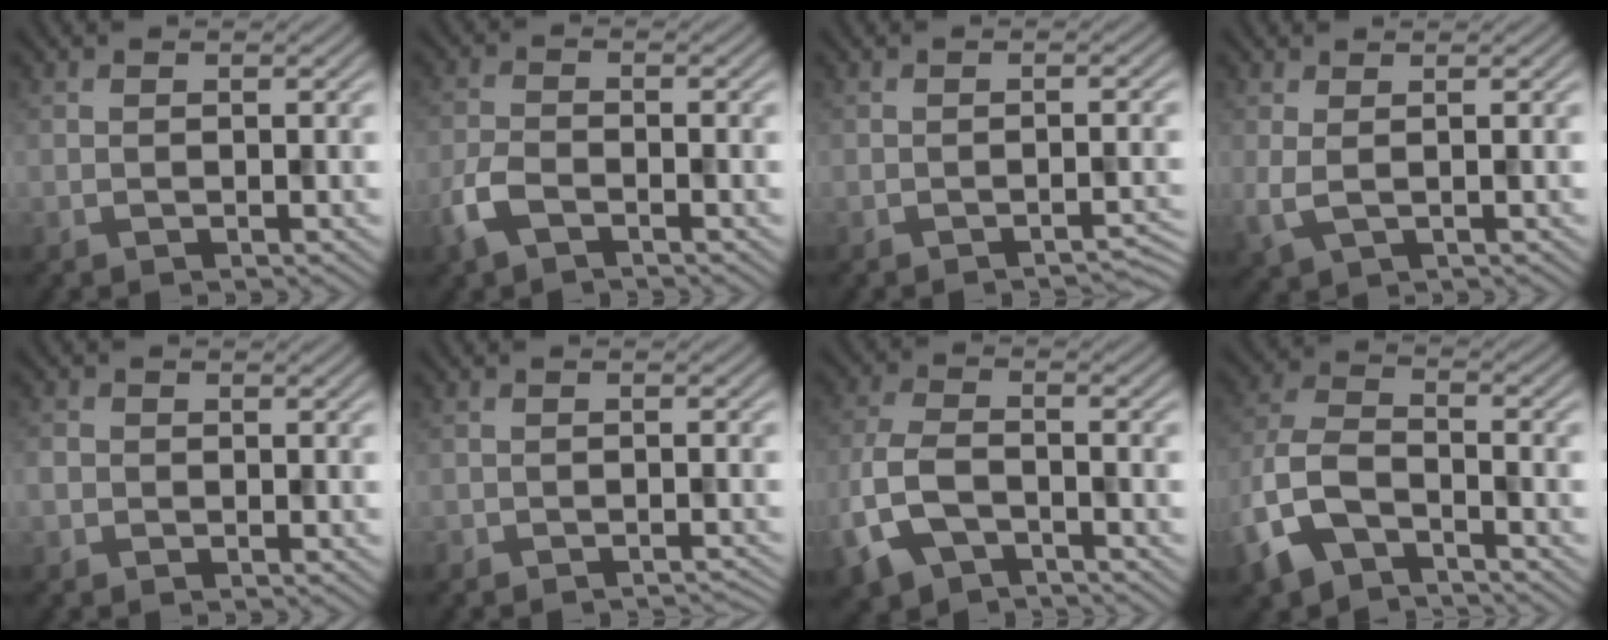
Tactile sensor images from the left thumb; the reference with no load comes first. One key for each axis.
{"total": 3.9, "fx": -2.4, "fy": 1.7, "fz": 2.6, "tx": -0.065, "ty": -0.005, "tz": -0.062}
{"total": 1.9, "fx": -1.6, "fy": 0.3, "fz": 1.0, "tx": -0.008, "ty": 0.004, "tz": -0.029}
{"total": 2.7, "fx": 0.6, "fy": 1.0, "fz": 2.4, "tx": -0.063, "ty": -0.004, "tz": 0.008}
{"total": 1.4, "fx": -0.5, "fy": 1.2, "fz": 0.5, "tx": -0.009, "ty": -0.003, "tz": -0.016}
{"total": 1.9, "fx": -1.8, "fy": 0.2, "fz": 0.4, "tx": 0.000, "ty": -0.002, "tz": -0.028}
{"total": 7.9, "fx": -4.2, "fy": 4.1, "fz": 5.4, "tx": -0.138, "ty": -0.008, "tz": -0.094}
{"total": 8.9, "fx": -5.2, "fy": 4.5, "fz": 5.6, "tx": -0.139, "ty": -0.006, "tz": -0.122}